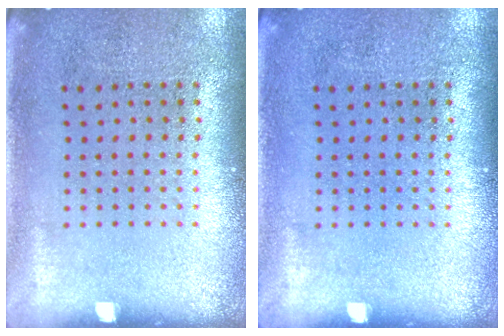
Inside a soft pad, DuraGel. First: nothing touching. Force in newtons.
{"total": 0.0}